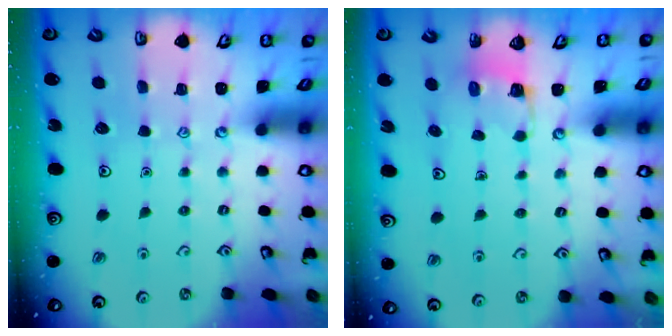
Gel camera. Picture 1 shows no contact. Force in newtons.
{"total": 2.9, "press": 2.9, "slide": 0.2}